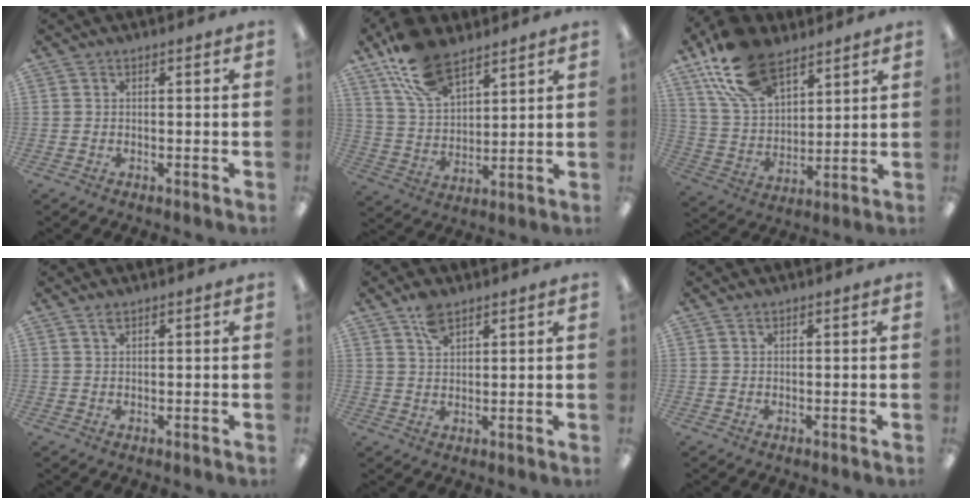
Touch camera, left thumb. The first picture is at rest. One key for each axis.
{"total": 15.0, "fx": 9.8, "fy": 7.4, "fz": 8.6, "tx": -0.171, "ty": -0.029, "tz": 0.183}
{"total": 18.7, "fx": 11.5, "fy": 10.3, "fz": 10.5, "tx": -0.221, "ty": -0.034, "tz": 0.216}
{"total": 1.5, "fx": 1.3, "fy": 0.4, "fz": 0.7, "tx": -0.017, "ty": 0.001, "tz": 0.023}
{"total": 5.1, "fx": 3.6, "fy": 2.3, "fz": 2.7, "tx": -0.046, "ty": -0.010, "tz": 0.065}
{"total": 0.8, "fx": 0.7, "fy": 0.3, "fz": 0.3, "tx": -0.008, "ty": 0.001, "tz": 0.012}